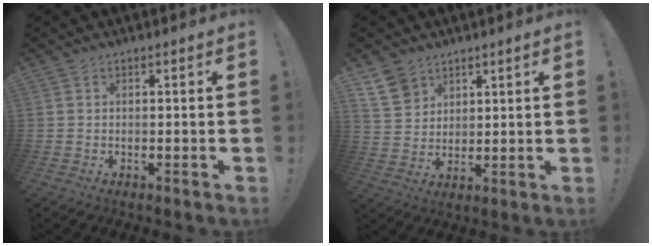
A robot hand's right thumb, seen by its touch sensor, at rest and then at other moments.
{"total": 8.6, "force": [5.7, 6.1, 1.9], "torque": [-0.035, -0.034, 0.117]}